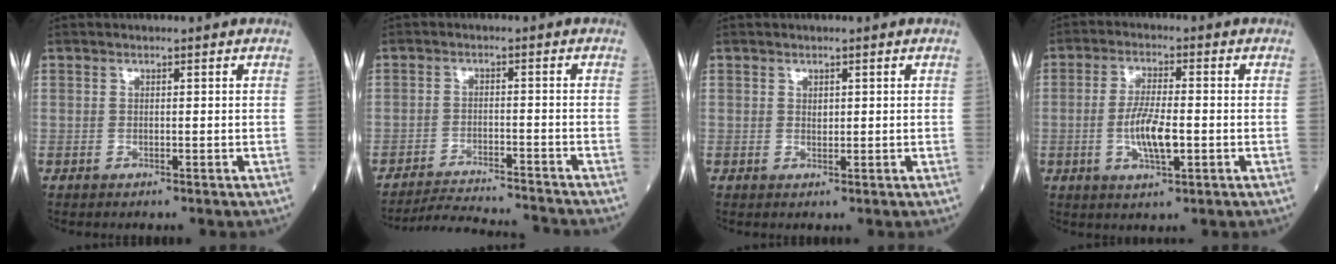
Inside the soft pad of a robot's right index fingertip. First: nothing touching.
{"total": 10.6, "force": [-10.5, -0.4, 1.8], "torque": [-0.028, -0.007, -0.159]}
{"total": 0.7, "force": [0.3, 0.5, 0.5], "torque": [-0.007, -0.001, 0.005]}
{"total": 6.8, "force": [-1.3, 1.5, 6.5], "torque": [-0.132, -0.005, -0.023]}